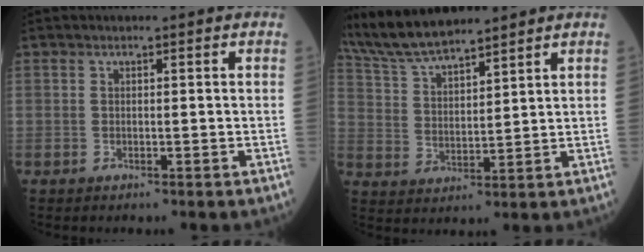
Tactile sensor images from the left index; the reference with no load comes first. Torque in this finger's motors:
{"motor_torque": [0.13, -0.13, 0.13, 0.06]}